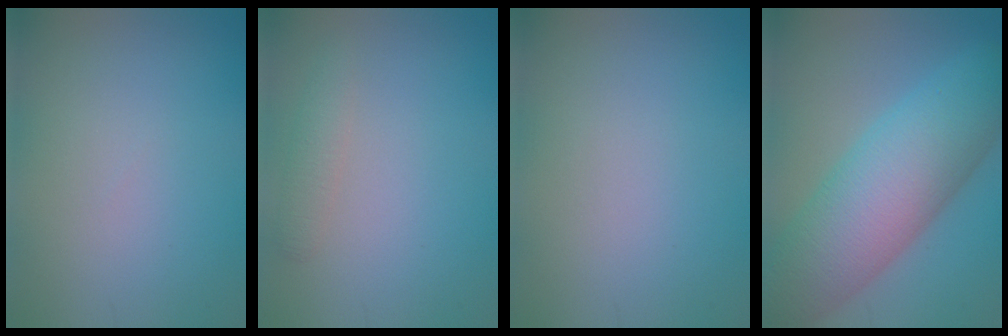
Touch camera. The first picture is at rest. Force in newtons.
{"total": 1.5, "press": 1.5, "slide": 0.0}
{"total": 0.0}
{"total": 10.9, "press": 10.9, "slide": 0.3}